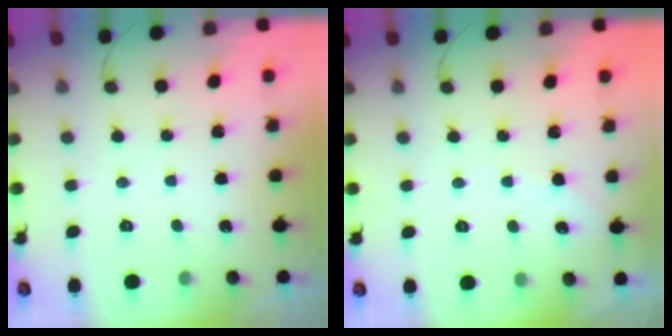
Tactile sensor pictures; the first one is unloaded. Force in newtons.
{"total": 4.0, "press": 3.9, "slide": 0.5}